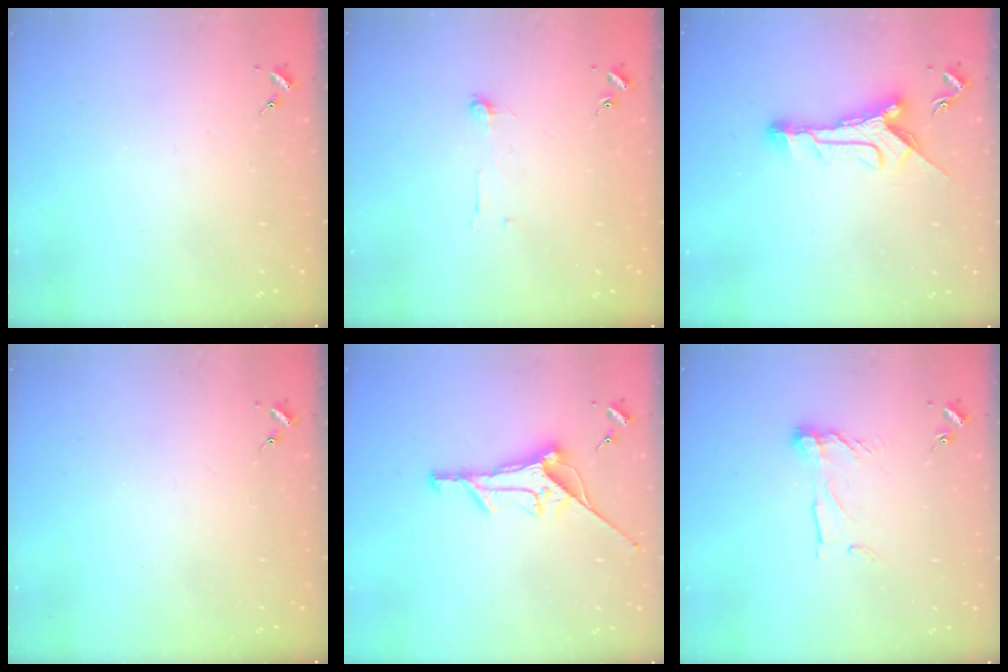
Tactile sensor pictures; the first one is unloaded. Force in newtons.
{"total": 4.7, "press": 4.7, "slide": 0.4}
{"total": 10.2, "press": 10.2, "slide": 0.7}
{"total": 0.0}
{"total": 11.7, "press": 11.7, "slide": 0.8}
{"total": 9.0, "press": 9.0, "slide": 0.3}